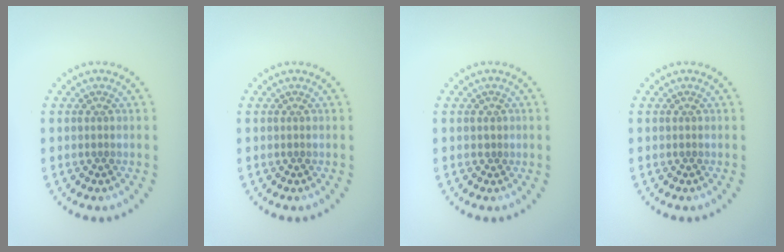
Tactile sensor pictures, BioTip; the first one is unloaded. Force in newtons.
{"total": 0.0}
{"total": 0.5, "press": 0.2, "slide": 0.5}
{"total": 0.0}